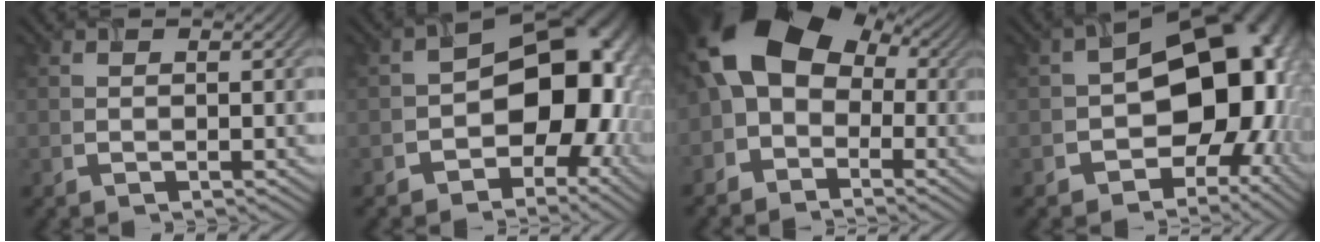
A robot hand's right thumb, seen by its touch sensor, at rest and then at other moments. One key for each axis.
{"total": 13.9, "fx": -3.4, "fy": 9.5, "fz": 9.6, "tx": -0.086, "ty": -0.002, "tz": -0.058}
{"total": 14.7, "fx": 0.1, "fy": 10.7, "fz": 10.1, "tx": -0.177, "ty": 0.015, "tz": -0.003}
{"total": 17.8, "fx": -2.7, "fy": 12.1, "fz": 12.8, "tx": -0.126, "ty": -0.019, "tz": -0.034}